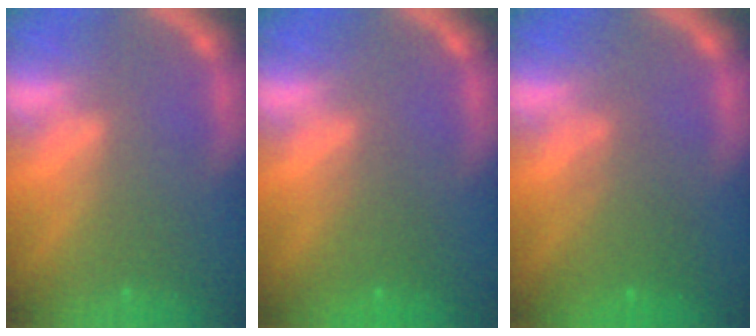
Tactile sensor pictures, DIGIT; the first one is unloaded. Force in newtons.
{"total": 2.0}
{"total": 3.1}